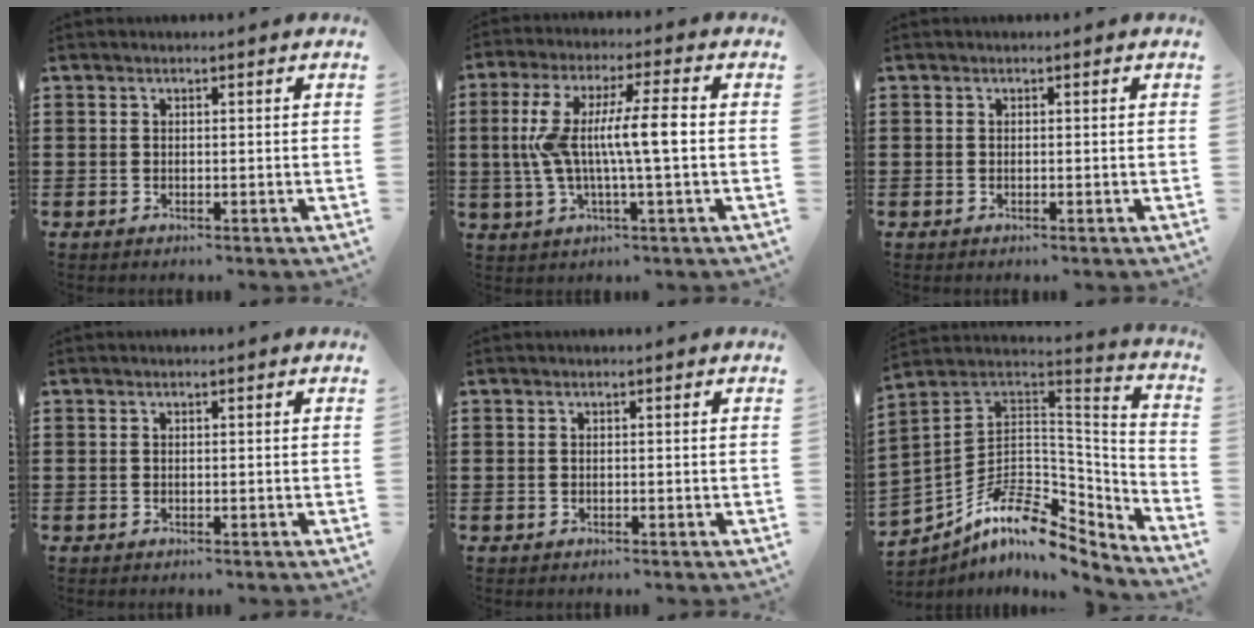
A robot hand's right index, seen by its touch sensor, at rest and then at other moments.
{"total": 10.2, "force": [-0.2, 1.4, 10.1], "torque": [-0.187, 0.002, -0.009]}
{"total": 0.0}
{"total": 0.0}
{"total": 0.0}
{"total": 9.6, "force": [-5.9, 4.9, 5.7], "torque": [-0.119, -0.001, -0.111]}